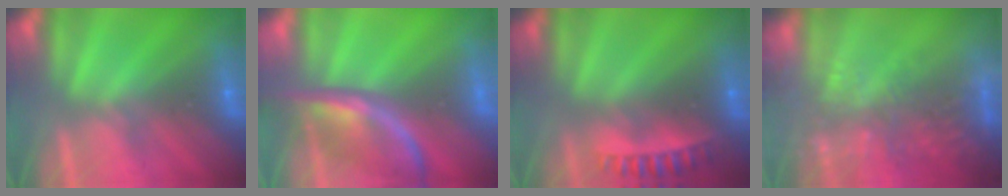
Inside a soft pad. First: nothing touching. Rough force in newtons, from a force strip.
{"total": 2.3}
{"total": 2.7}
{"total": 13.7}